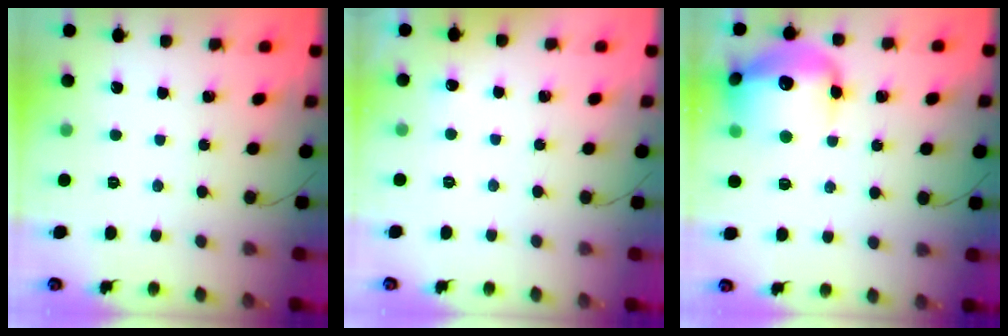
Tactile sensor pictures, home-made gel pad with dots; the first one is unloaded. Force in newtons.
{"total": 2.8, "press": 2.6, "slide": 1.1}
{"total": 18.0, "press": 17.9, "slide": 2.2}